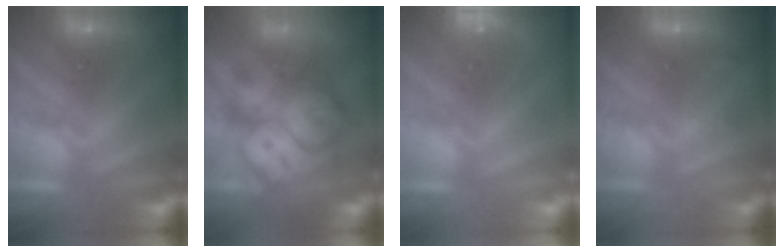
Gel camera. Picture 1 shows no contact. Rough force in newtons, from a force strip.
{"total": 8.8}
{"total": 3.2}
{"total": 2.3}